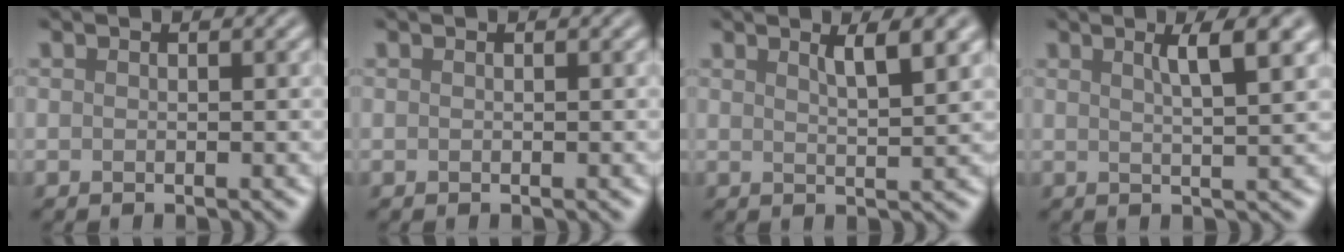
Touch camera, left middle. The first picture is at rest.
{"total": 0.0}
{"total": 3.4, "force": [1.9, 0.9, 2.7], "torque": [-0.028, 0.002, 0.029]}
{"total": 4.1, "force": [1.9, 0.9, 3.5], "torque": [-0.038, 0.006, 0.027]}